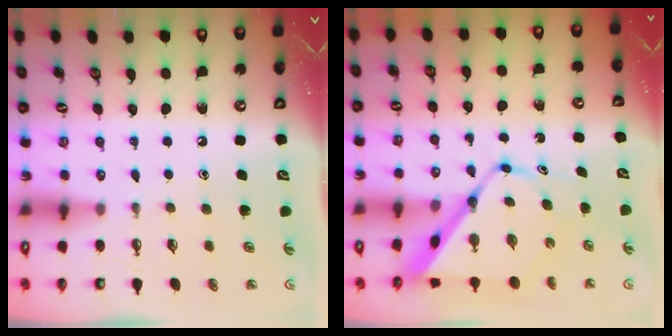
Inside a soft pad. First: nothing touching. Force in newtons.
{"total": 11.0, "press": 10.9, "slide": 0.9}